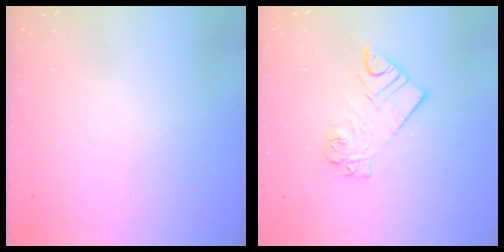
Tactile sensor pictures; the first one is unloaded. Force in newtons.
{"total": 9.9, "press": 9.9, "slide": 0.7}